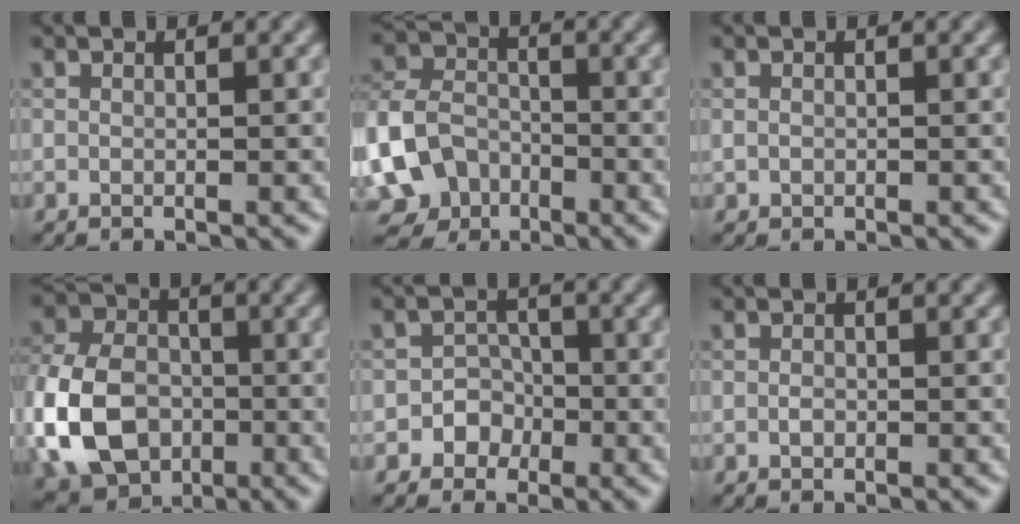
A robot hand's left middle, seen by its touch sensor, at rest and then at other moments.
{"total": 9.6, "force": [-4.5, 7.4, 4.0], "torque": [-0.078, -0.018, -0.097]}
{"total": 0.5, "force": [0.0, 0.4, 0.3], "torque": [-0.003, -0.003, 0.000]}
{"total": 11.6, "force": [-3.2, 8.5, 7.2], "torque": [-0.174, -0.010, -0.075]}
{"total": 2.8, "force": [-1.3, 2.4, 0.3], "torque": [0.030, 0.010, -0.037]}
{"total": 0.5, "force": [-0.2, 0.4, 0.3], "torque": [-0.007, 0.001, -0.004]}